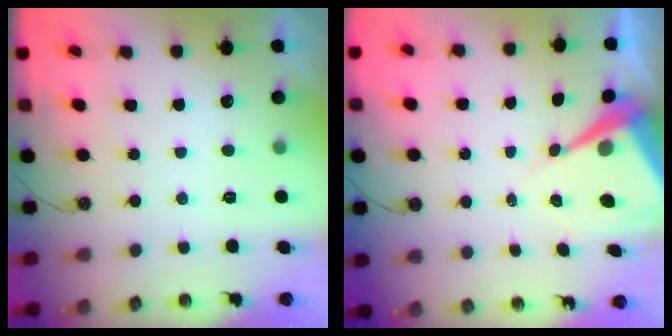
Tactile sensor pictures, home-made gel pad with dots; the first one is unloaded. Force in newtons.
{"total": 10.0, "press": 10.0, "slide": 0.9}